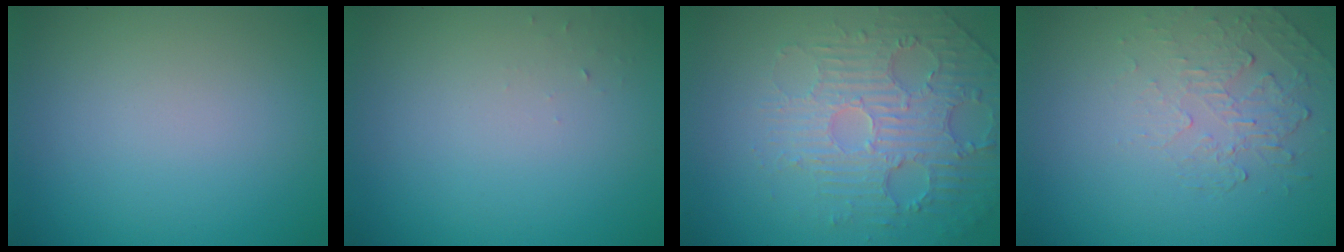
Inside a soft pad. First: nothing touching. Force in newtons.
{"total": 0.6, "press": 0.6, "slide": 0.1}
{"total": 5.0, "press": 3.7, "slide": 3.3}
{"total": 2.1, "press": 0.9, "slide": 1.9}